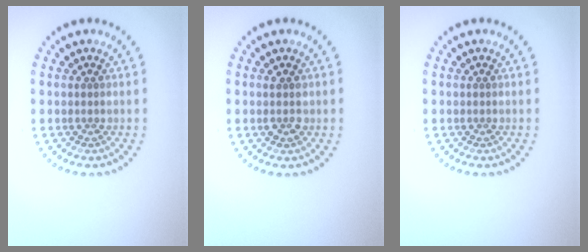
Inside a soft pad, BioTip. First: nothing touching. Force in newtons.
{"total": 1.4, "press": 1.3, "slide": 0.3}
{"total": 0.0}